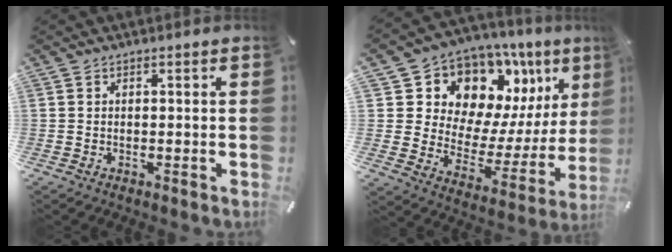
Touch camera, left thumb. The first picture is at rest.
{"total": 11.6, "force": [8.8, 7.4, 1.6], "torque": [-0.020, -0.115, 0.154]}